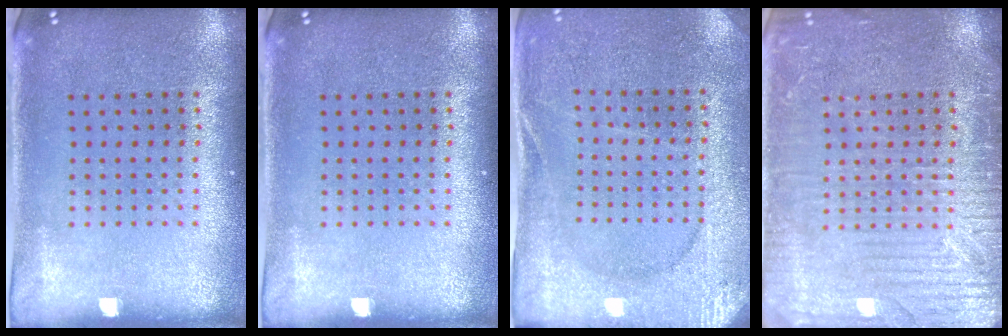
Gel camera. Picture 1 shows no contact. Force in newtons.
{"total": 0.0}
{"total": 2.7, "press": 2.7, "slide": 0.3}
{"total": 5.1, "press": 5.1, "slide": 0.7}